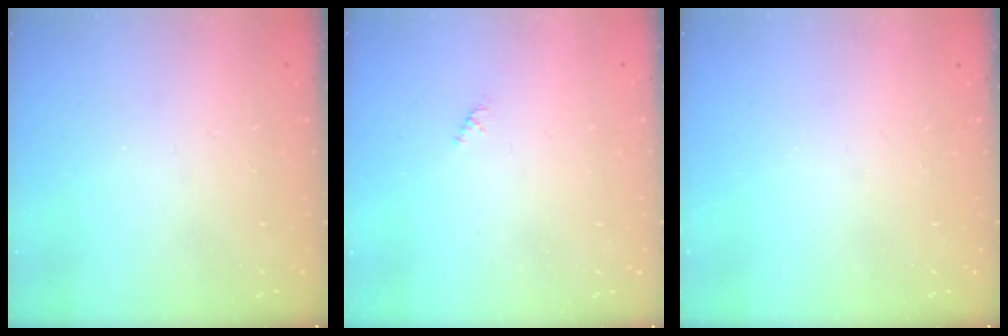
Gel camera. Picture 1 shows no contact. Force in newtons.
{"total": 0.8, "press": 0.7, "slide": 0.4}
{"total": 0.0}